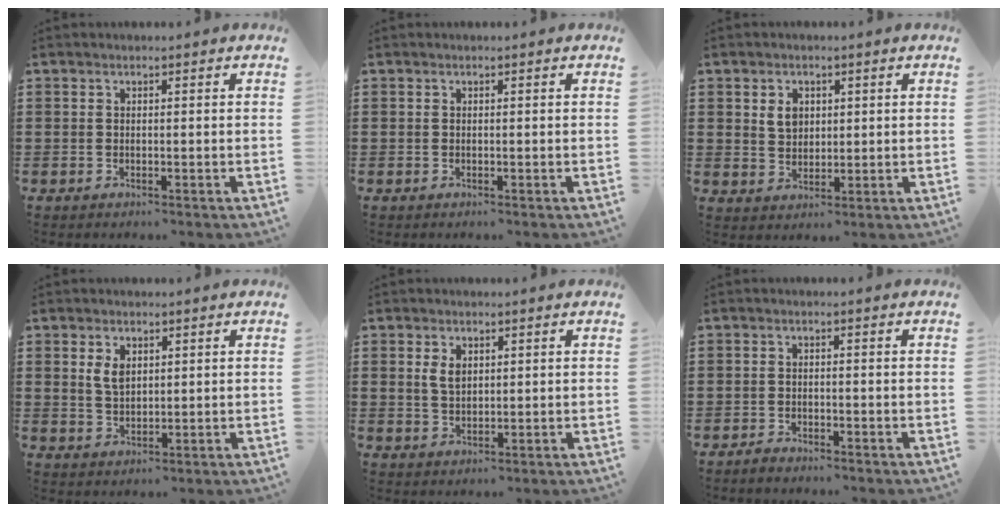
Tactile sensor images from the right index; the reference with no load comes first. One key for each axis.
{"total": 0.0}
{"total": 3.4, "fx": 1.2, "fy": 2.6, "fz": 1.8, "tx": -0.044, "ty": 0.010, "tz": 0.021}
{"total": 3.3, "fx": 1.3, "fy": 2.0, "fz": 2.2, "tx": -0.050, "ty": 0.007, "tz": 0.024}
{"total": 2.9, "fx": 1.0, "fy": 1.8, "fz": 2.1, "tx": -0.047, "ty": 0.006, "tz": 0.018}
{"total": 1.3, "fx": -1.3, "fy": 0.2, "fz": 0.1, "tx": -0.005, "ty": 0.002, "tz": -0.026}